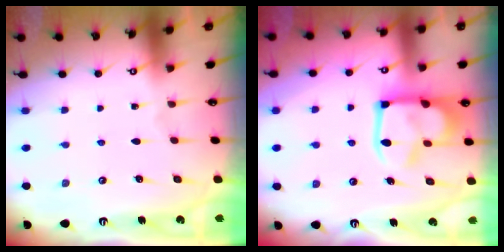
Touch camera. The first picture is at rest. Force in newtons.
{"total": 16.0, "press": 16.0, "slide": 1.2}